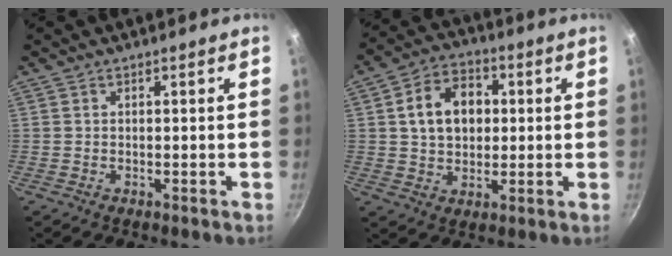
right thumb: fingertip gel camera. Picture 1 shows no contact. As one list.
[{"total": 11.4, "force": [1.8, 8.4, 7.5], "torque": [-0.098, 0.014, 0.023]}]